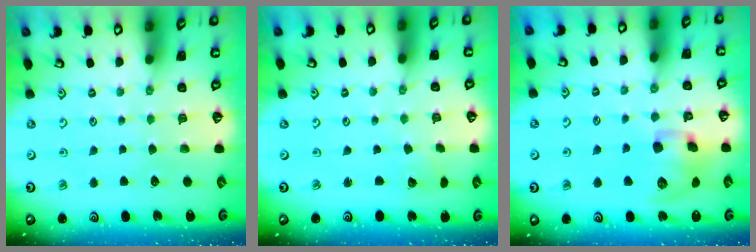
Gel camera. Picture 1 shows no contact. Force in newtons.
{"total": 1.7, "press": 1.7, "slide": 0.1}
{"total": 13.0, "press": 12.9, "slide": 2.0}